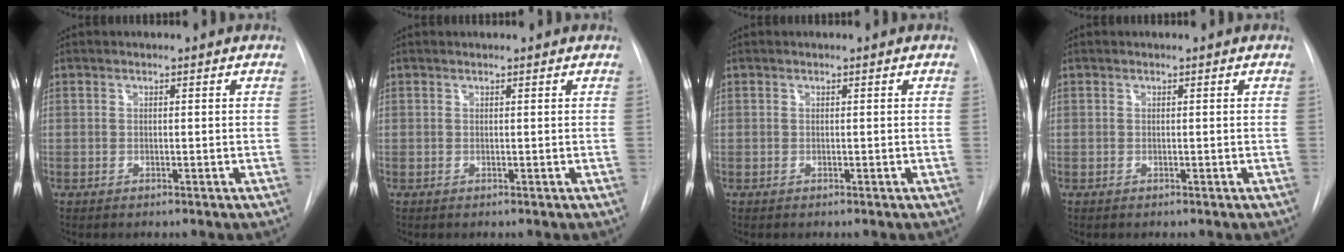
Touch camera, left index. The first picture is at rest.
{"total": 1.1, "force": [1.1, 0.0, 0.2], "torque": [-0.007, 0.015, 0.016]}
{"total": 0.0}
{"total": 0.0}